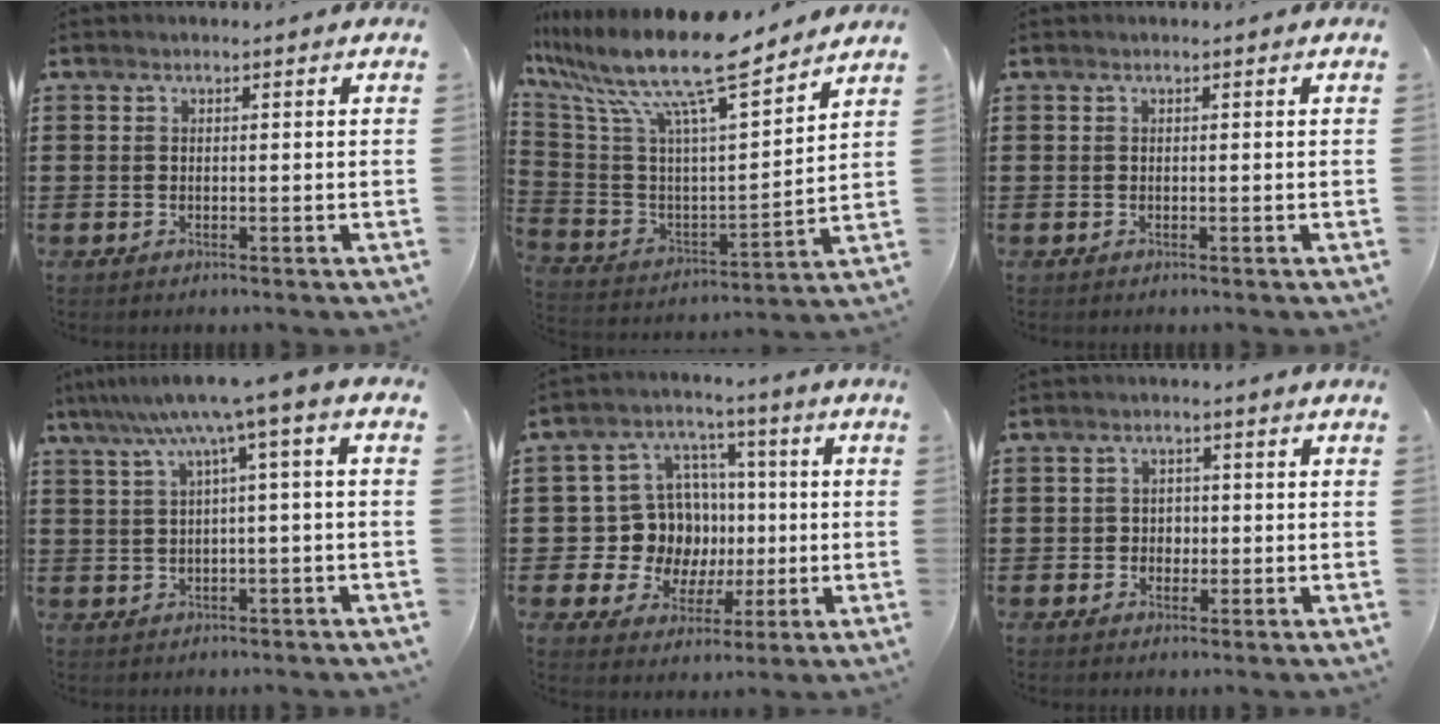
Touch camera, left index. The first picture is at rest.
{"total": 14.7, "force": [11.2, 2.3, 9.2], "torque": [-0.208, -0.078, 0.183]}
{"total": 0.0}
{"total": 6.8, "force": [2.1, -0.2, 6.4], "torque": [-0.126, -0.010, 0.031]}
{"total": 11.2, "force": [0.4, 10.7, 3.2], "torque": [-0.104, 0.001, 0.021]}
{"total": 2.0, "force": [-0.4, 1.9, 0.6], "torque": [-0.019, 0.005, -0.012]}